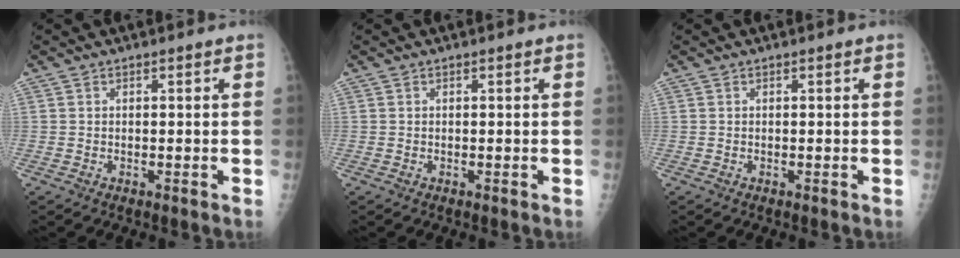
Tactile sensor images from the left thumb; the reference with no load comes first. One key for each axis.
{"total": 0.0}
{"total": 0.0}